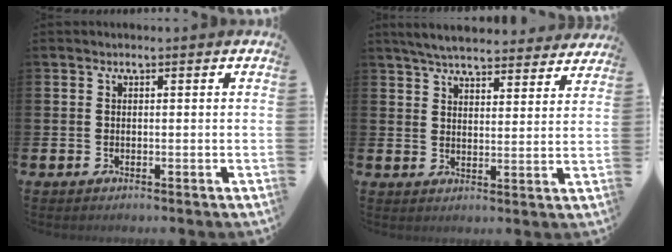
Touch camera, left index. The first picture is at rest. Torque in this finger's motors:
{"motor_torque": [1.09, -1.05, 0.30, 0.16]}